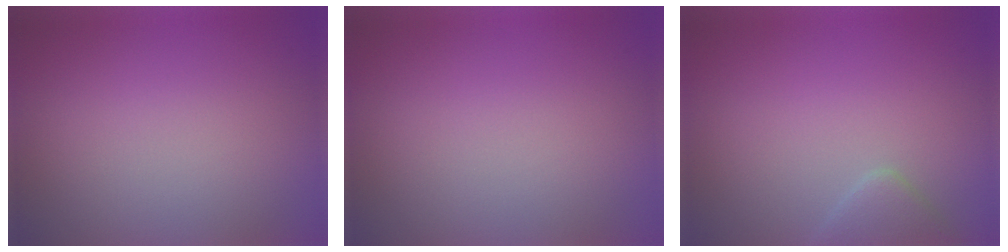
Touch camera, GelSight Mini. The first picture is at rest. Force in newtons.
{"total": 0.0}
{"total": 2.0, "press": 2.0, "slide": 0.1}